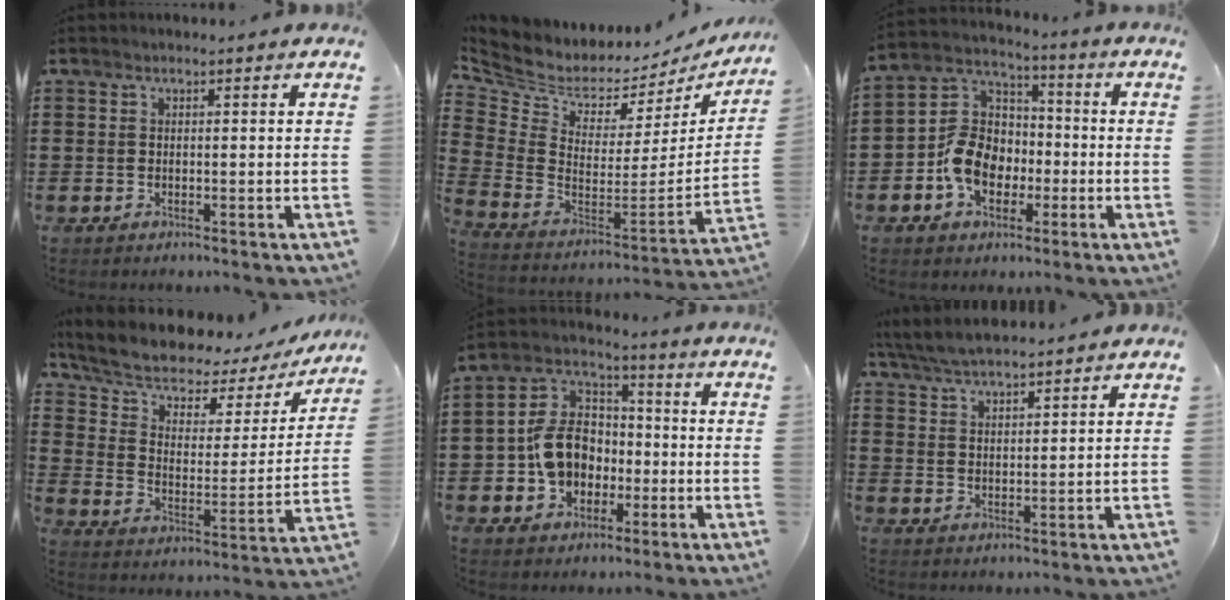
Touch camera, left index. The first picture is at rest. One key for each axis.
{"total": 4.7, "fx": 4.2, "fy": 2.1, "fz": 0.7, "tx": -0.050, "ty": -0.053, "tz": 0.069}
{"total": 10.2, "fx": -3.0, "fy": 8.2, "fz": 5.2, "tx": -0.138, "ty": 0.027, "tz": -0.060}
{"total": 6.3, "fx": 4.6, "fy": 3.0, "fz": 3.1, "tx": -0.086, "ty": -0.030, "tz": 0.077}
{"total": 10.6, "fx": -1.7, "fy": 8.3, "fz": 6.3, "tx": -0.159, "ty": 0.025, "tz": -0.033}
{"total": 4.5, "fx": 4.3, "fy": 0.4, "fz": 1.1, "tx": -0.038, "ty": -0.013, "tz": 0.078}